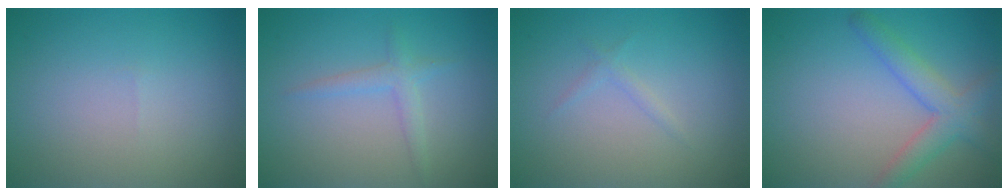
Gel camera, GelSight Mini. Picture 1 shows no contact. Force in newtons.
{"total": 1.6, "press": 1.6, "slide": 0.1}
{"total": 0.8, "press": 0.8, "slide": 0.1}
{"total": 3.6, "press": 3.6, "slide": 0.2}